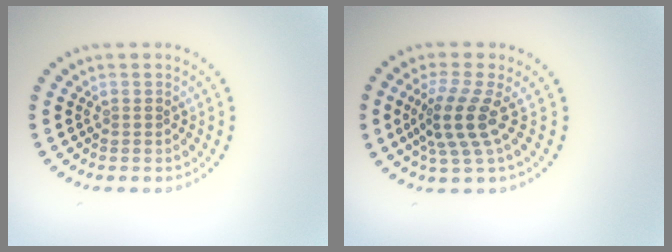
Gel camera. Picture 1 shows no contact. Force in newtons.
{"total": 3.9, "press": 2.8, "slide": 2.6}